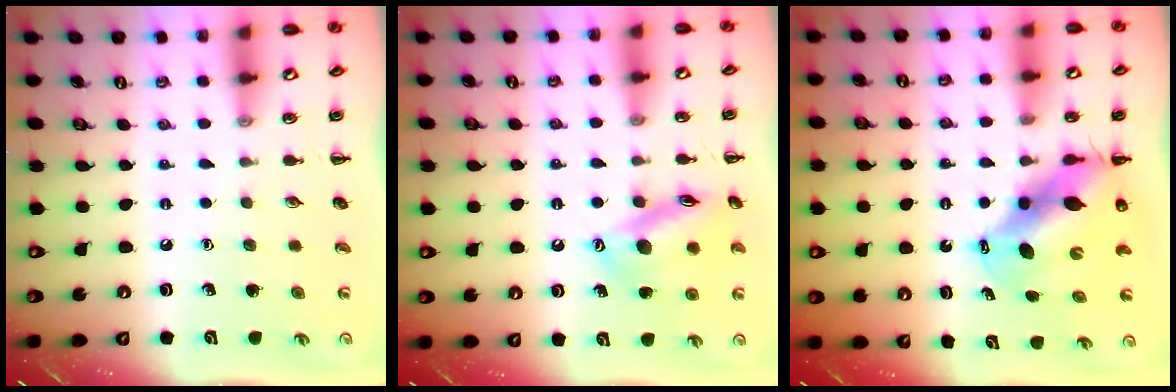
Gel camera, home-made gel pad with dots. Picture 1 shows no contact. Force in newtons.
{"total": 14.5, "press": 14.4, "slide": 1.7}
{"total": 11.6, "press": 11.3, "slide": 2.9}